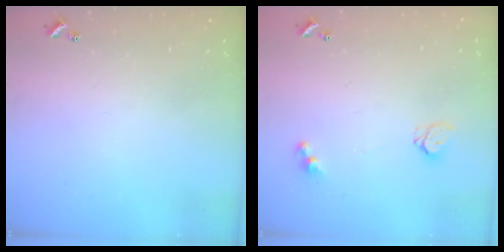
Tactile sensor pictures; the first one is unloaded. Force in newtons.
{"total": 3.8, "press": 3.7, "slide": 0.2}